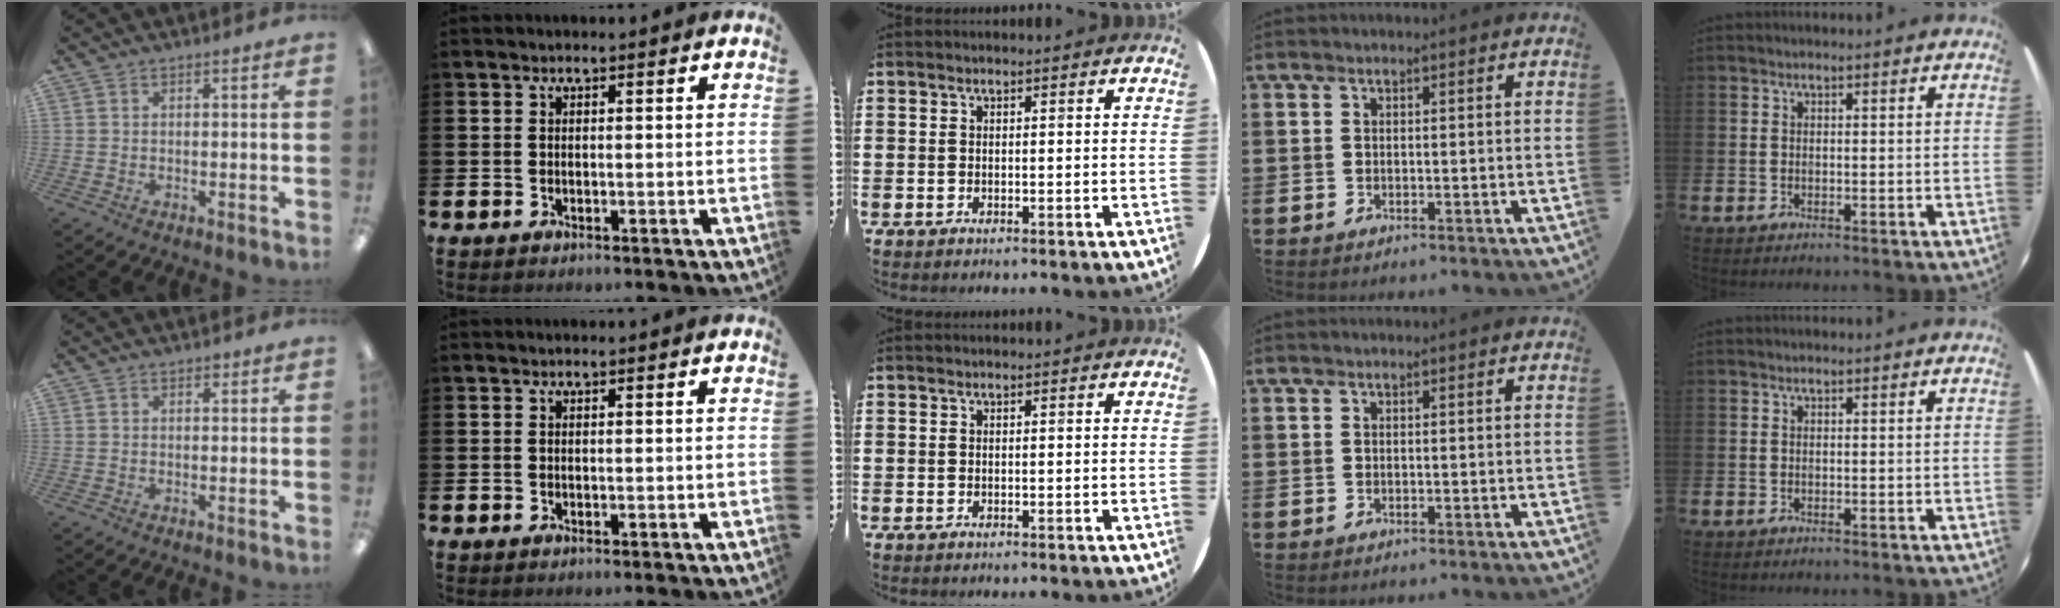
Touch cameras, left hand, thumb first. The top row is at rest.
{"thumb": {"total": 0.9, "force": [0.5, 0.6, 0.3], "torque": [0.001, -0.001, 0.008]}}